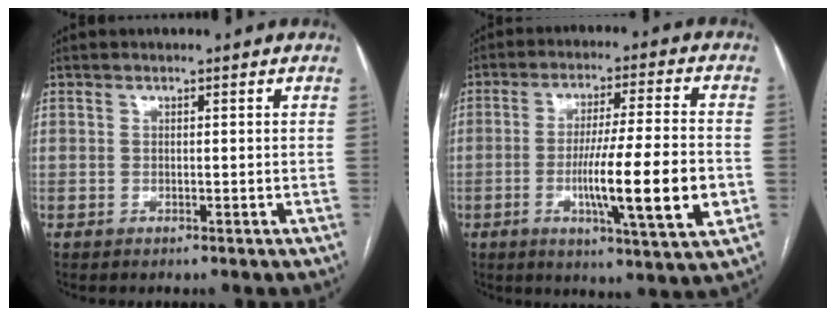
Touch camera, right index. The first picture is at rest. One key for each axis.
{"total": 14.8, "fx": -3.5, "fy": 0.3, "fz": 14.4, "tx": -0.239, "ty": -0.015, "tz": -0.058}